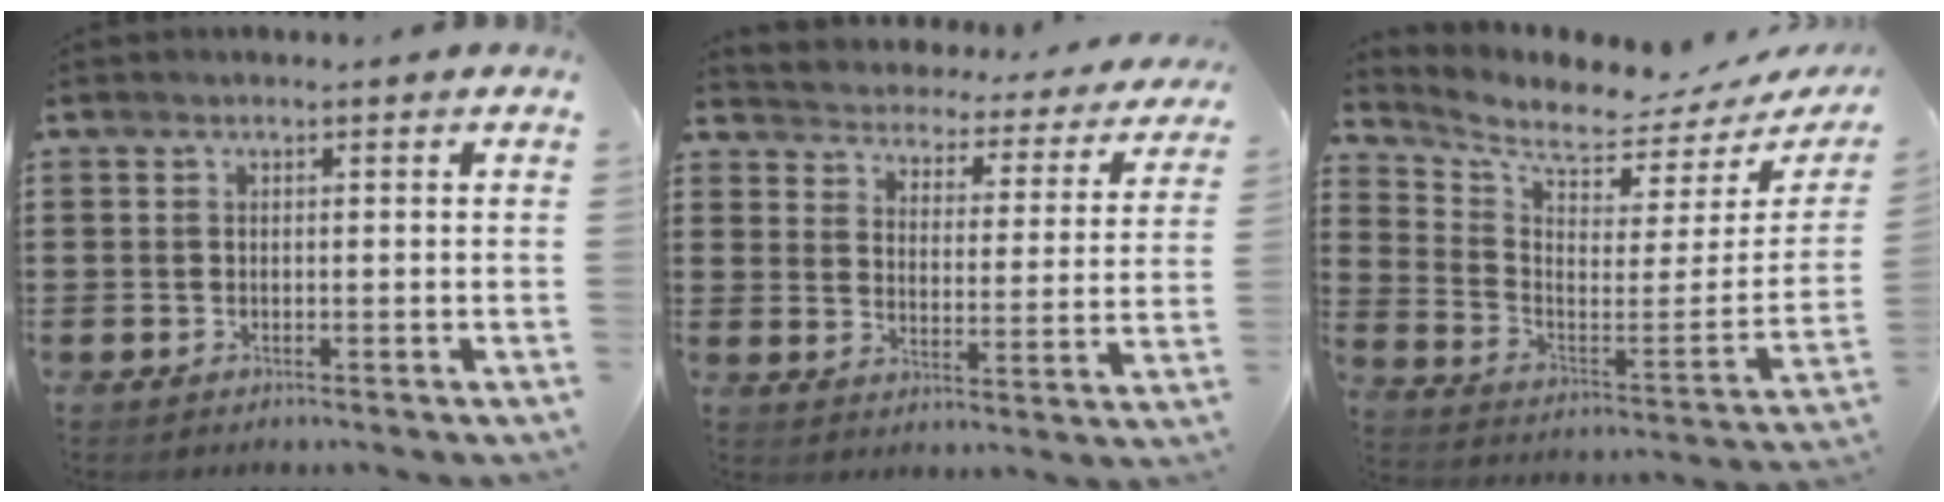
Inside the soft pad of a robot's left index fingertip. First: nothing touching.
{"total": 2.2, "force": [2.2, 0.1, -0.3], "torque": [-0.016, -0.031, 0.026]}
{"total": 5.4, "force": [5.1, 0.3, 1.9], "torque": [-0.070, -0.063, 0.082]}